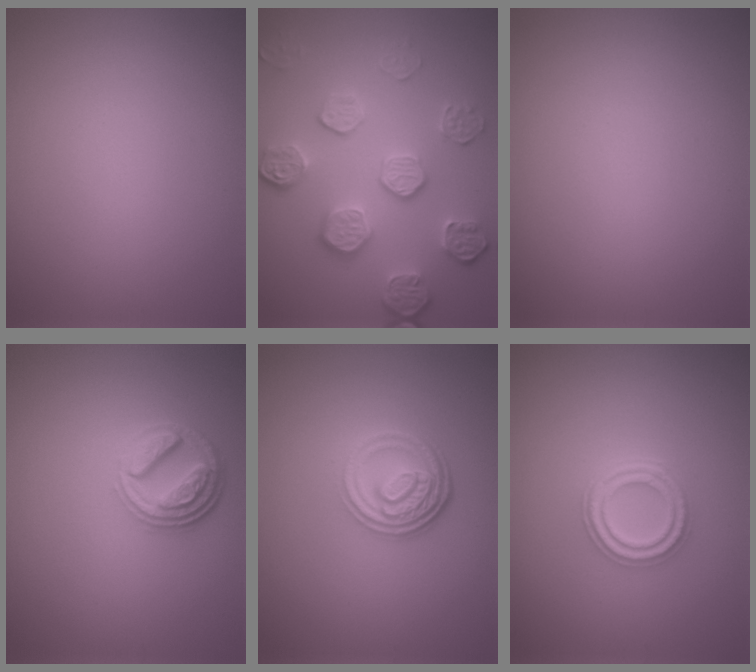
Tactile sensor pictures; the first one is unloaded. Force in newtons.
{"total": 5.3, "press": 4.0, "slide": 3.5}
{"total": 0.0}
{"total": 4.4, "press": 3.4, "slide": 2.8}
{"total": 4.5, "press": 3.4, "slide": 3.0}
{"total": 2.9, "press": 2.5, "slide": 1.4}